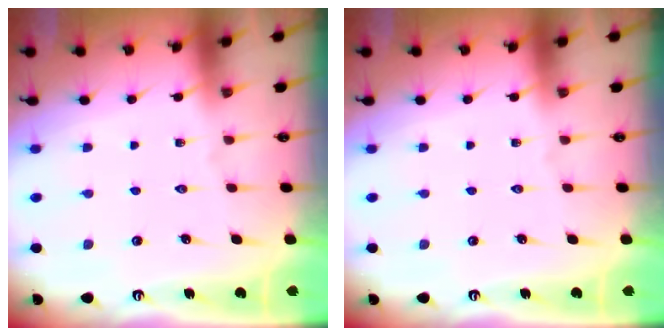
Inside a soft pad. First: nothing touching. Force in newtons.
{"total": 0.0}